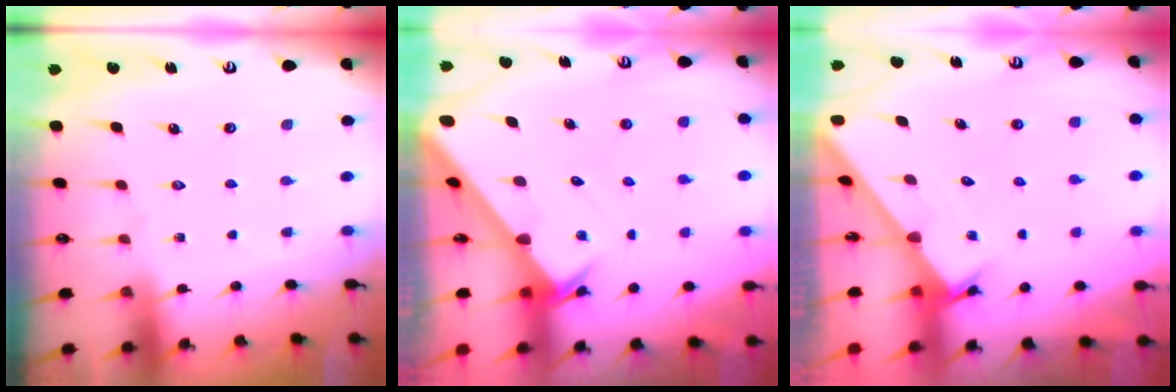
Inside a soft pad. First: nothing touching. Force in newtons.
{"total": 2.7, "press": 2.7, "slide": 0.2}
{"total": 1.7, "press": 1.7, "slide": 0.1}